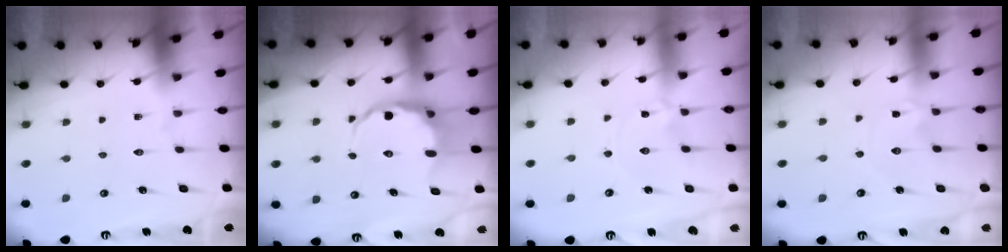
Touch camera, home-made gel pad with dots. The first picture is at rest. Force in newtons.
{"total": 7.8, "press": 7.6, "slide": 1.8}
{"total": 0.0}
{"total": 1.5, "press": 1.4, "slide": 0.2}